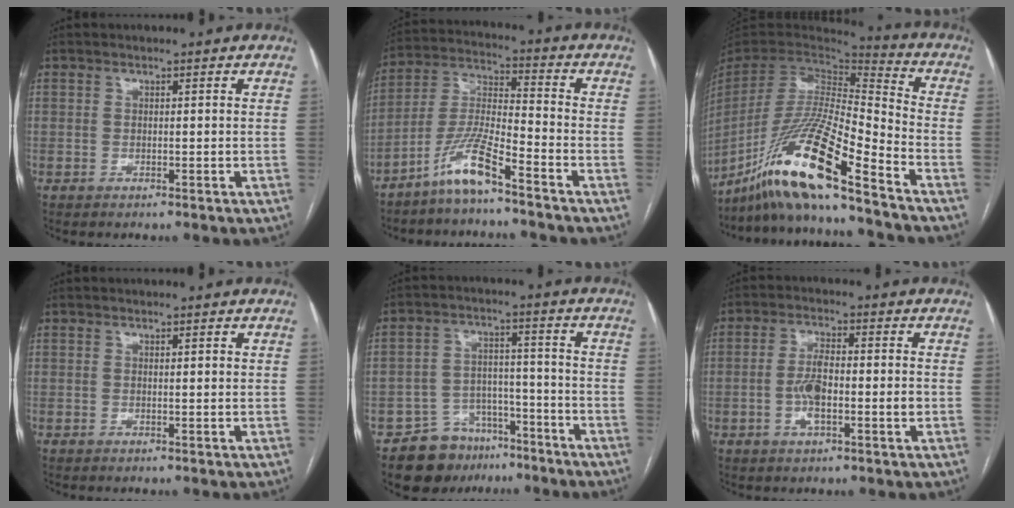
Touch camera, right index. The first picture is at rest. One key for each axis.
{"total": 9.0, "fx": -6.5, "fy": 0.4, "fz": 6.3, "tx": -0.140, "ty": -0.010, "tz": -0.132}
{"total": 19.7, "fx": -14.3, "fy": -0.1, "fz": 13.6, "tx": -0.290, "ty": -0.033, "tz": -0.271}
{"total": 0.7, "fx": 0.3, "fy": 0.1, "fz": 0.6, "tx": -0.010, "ty": 0.001, "tz": 0.004}
{"total": 9.7, "fx": -7.0, "fy": 6.5, "fz": 2.1, "tx": -0.027, "ty": 0.034, "tz": -0.107}
{"total": 6.4, "fx": -1.1, "fy": 1.9, "fz": 6.1, "tx": -0.125, "ty": 0.010, "tz": -0.020}